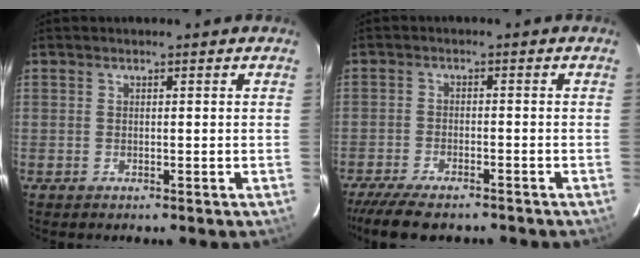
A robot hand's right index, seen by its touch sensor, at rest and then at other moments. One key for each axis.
{"total": 10.1, "fx": -8.6, "fy": 2.5, "fz": 4.7, "tx": -0.114, "ty": -0.031, "tz": -0.146}